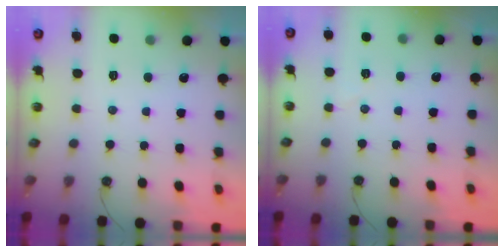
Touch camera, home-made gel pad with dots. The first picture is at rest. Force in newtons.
{"total": 3.3, "press": 2.8, "slide": 1.7}